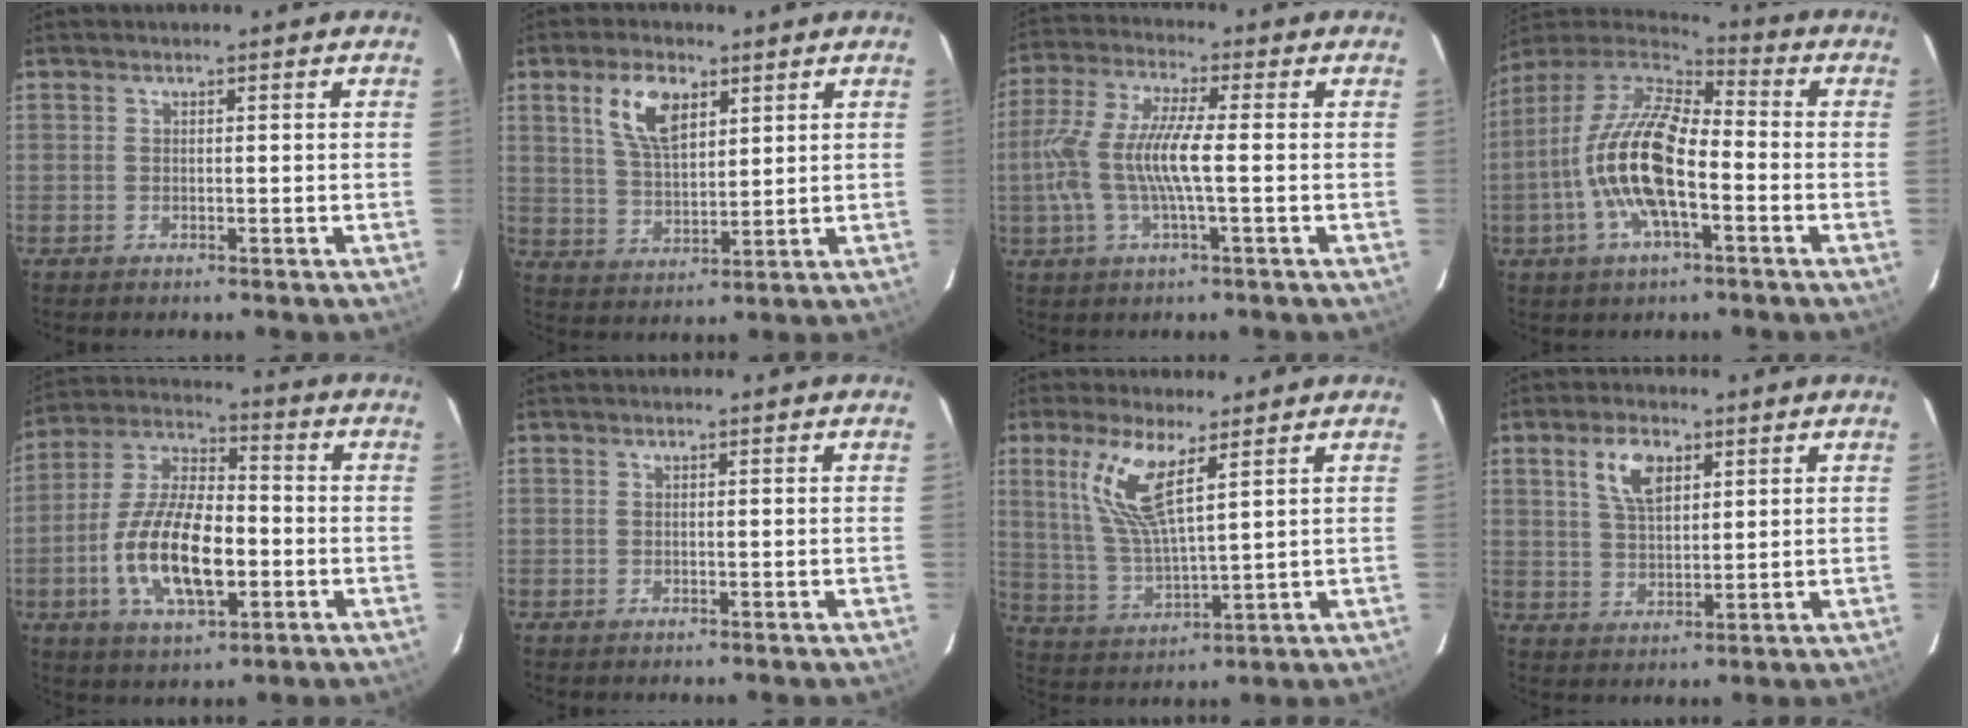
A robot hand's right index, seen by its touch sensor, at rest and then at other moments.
{"total": 8.9, "force": [4.3, 4.3, 6.5], "torque": [-0.124, 0.012, 0.087]}
{"total": 11.3, "force": [-1.4, 1.7, 11.1], "torque": [-0.234, 0.001, -0.025]}
{"total": 17.2, "force": [-4.2, 6.5, 15.4], "torque": [-0.302, -0.001, -0.086]}
{"total": 16.1, "force": [-4.0, 7.2, 13.9], "torque": [-0.282, 0.000, -0.070]}
{"total": 0.0}
{"total": 10.7, "force": [5.4, 2.3, 8.9], "torque": [-0.186, -0.002, 0.116]}
{"total": 6.9, "force": [3.3, 3.4, 5.1], "torque": [-0.094, 0.012, 0.065]}